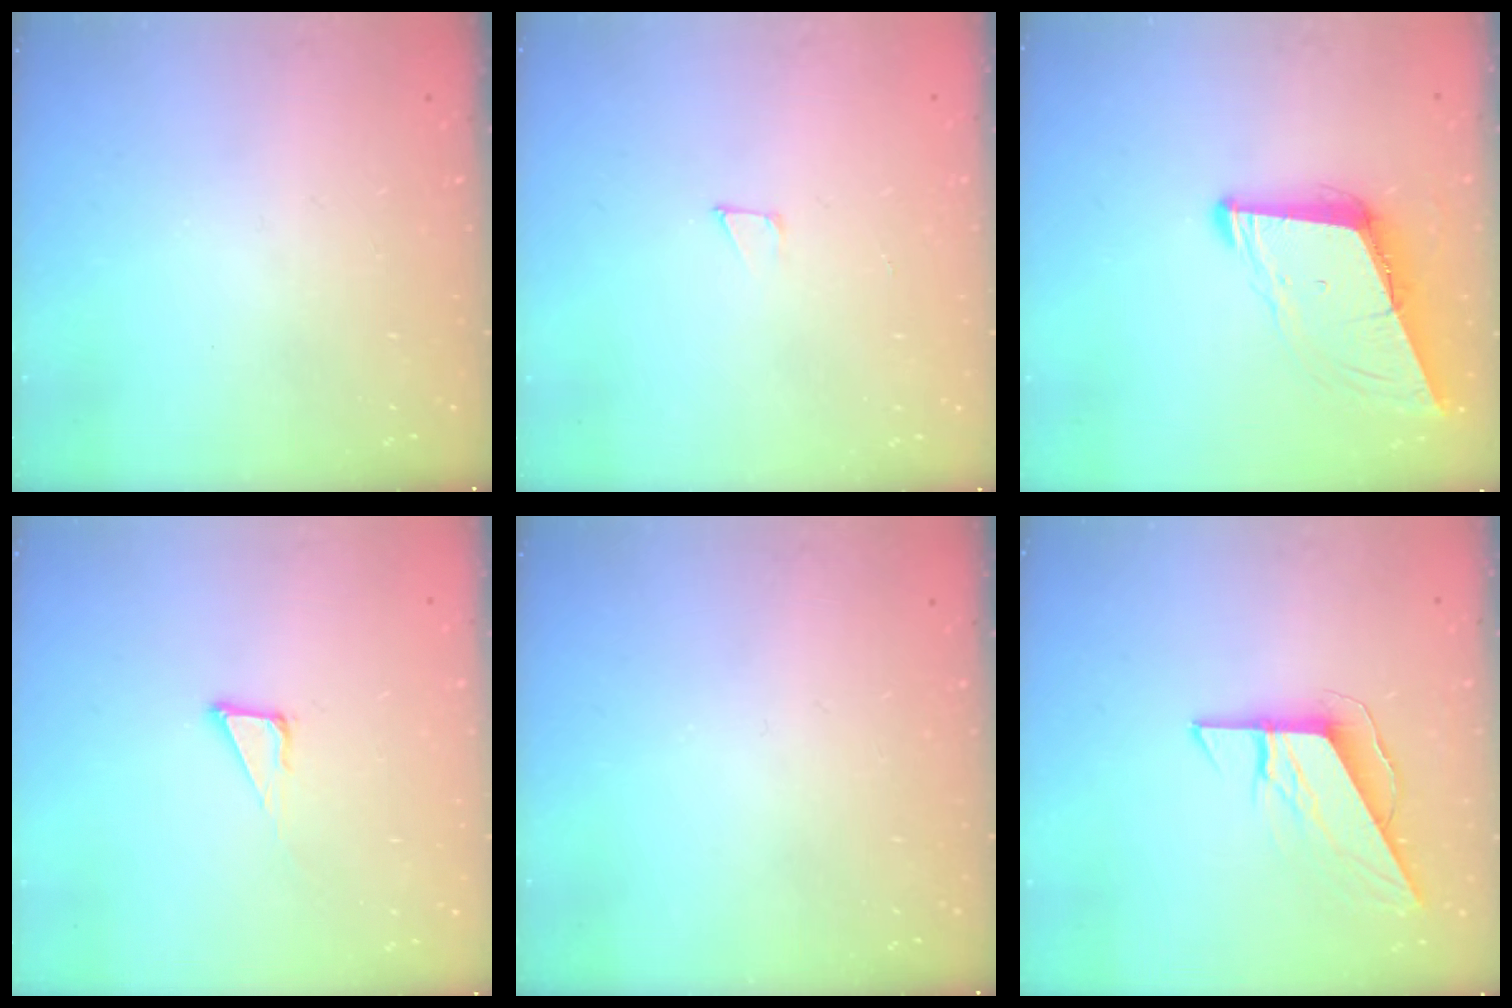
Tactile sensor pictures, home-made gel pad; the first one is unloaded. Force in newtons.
{"total": 3.2, "press": 3.2, "slide": 0.2}
{"total": 8.9, "press": 8.0, "slide": 3.7}
{"total": 3.8, "press": 3.7, "slide": 0.2}
{"total": 0.0}
{"total": 8.0, "press": 8.0, "slide": 0.5}